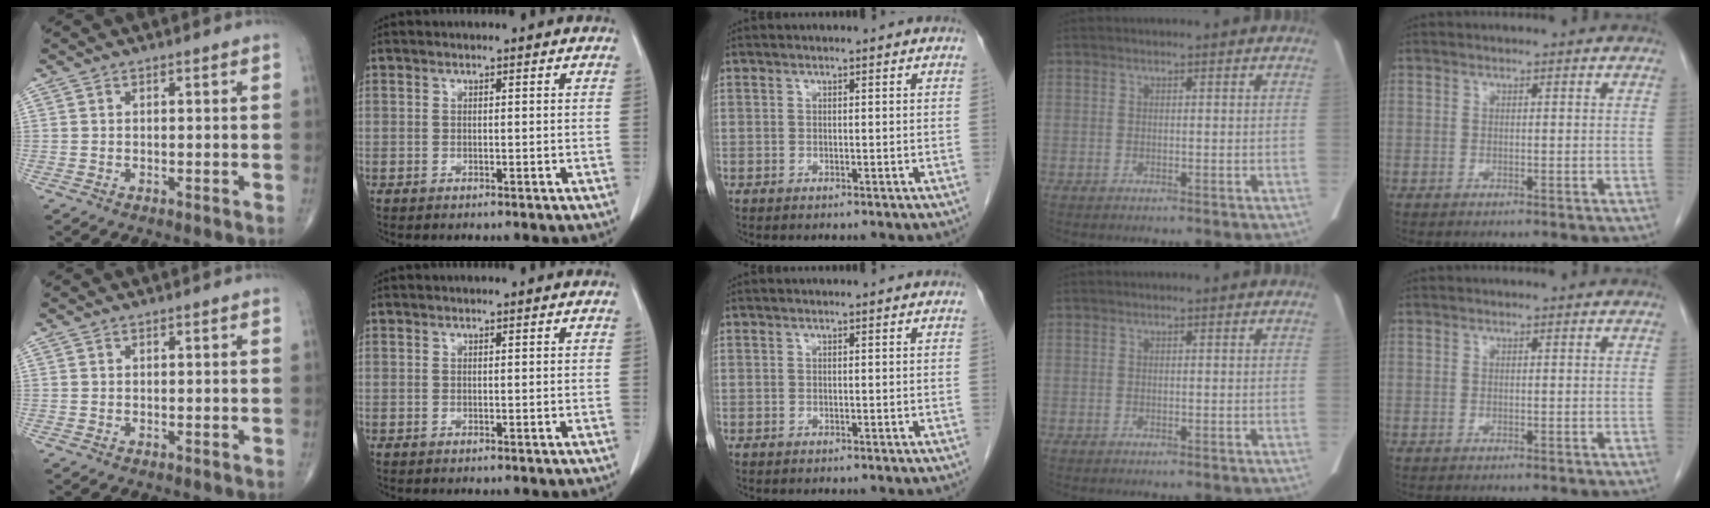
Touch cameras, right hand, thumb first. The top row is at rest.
{}